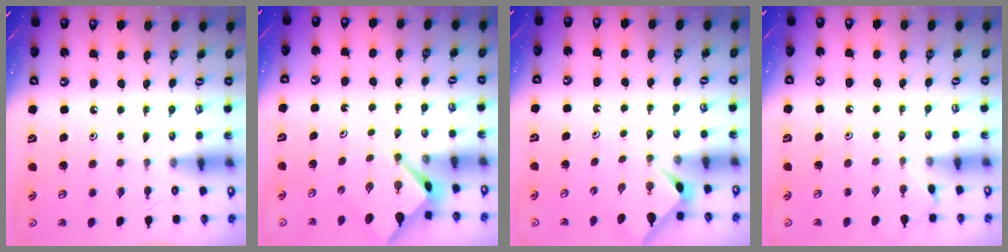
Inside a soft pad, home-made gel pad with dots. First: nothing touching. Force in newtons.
{"total": 2.9, "press": 2.9, "slide": 0.4}
{"total": 3.4, "press": 3.4, "slide": 0.4}
{"total": 2.1, "press": 2.1, "slide": 0.3}